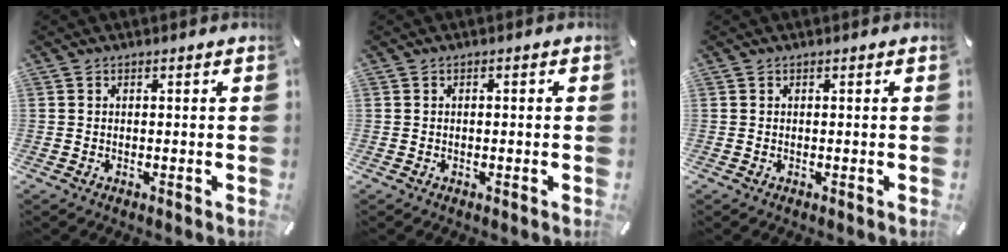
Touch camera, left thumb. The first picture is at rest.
{"total": 0.7, "force": [-0.2, 0.3, 0.6], "torque": [-0.011, -0.001, -0.004]}
{"total": 0.0}